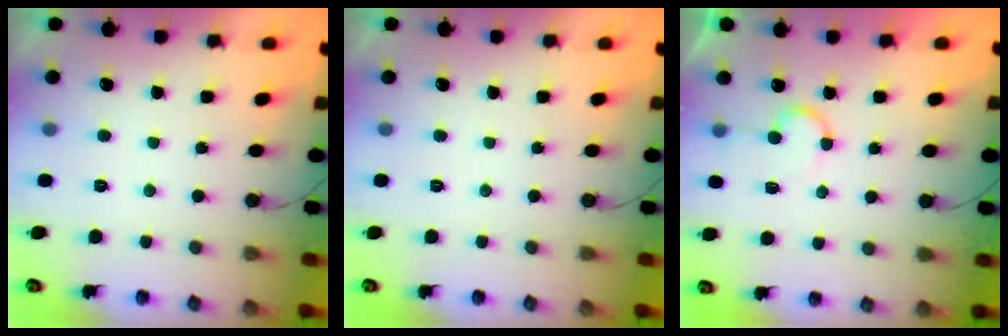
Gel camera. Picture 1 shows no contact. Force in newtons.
{"total": 0.0}
{"total": 6.1, "press": 6.1, "slide": 0.6}